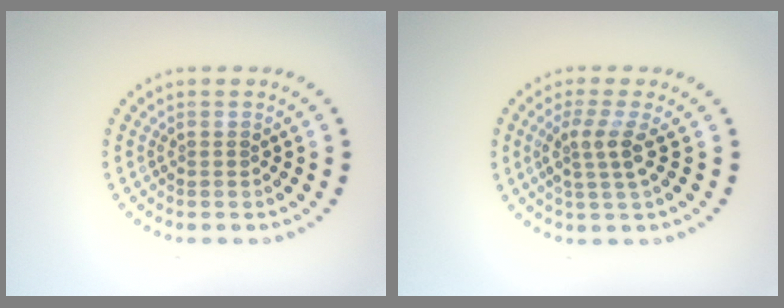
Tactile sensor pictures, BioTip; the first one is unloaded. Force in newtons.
{"total": 2.7, "press": 2.0, "slide": 1.9}